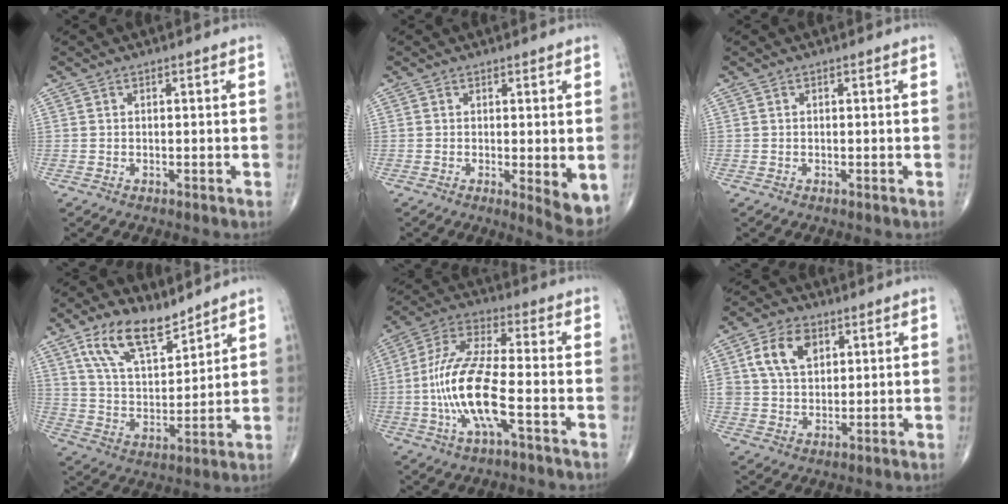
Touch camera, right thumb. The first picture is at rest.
{"total": 5.8, "force": [-0.7, 1.6, 5.5], "torque": [-0.074, -0.018, -0.007]}
{"total": 0.0}
{"total": 12.7, "force": [8.6, 5.5, 7.5], "torque": [-0.118, -0.049, 0.169]}
{"total": 14.5, "force": [-3.6, 4.0, 13.5], "torque": [-0.292, 0.030, -0.072]}
{"total": 9.4, "force": [3.4, 6.4, 6.0], "torque": [-0.092, -0.004, 0.061]}